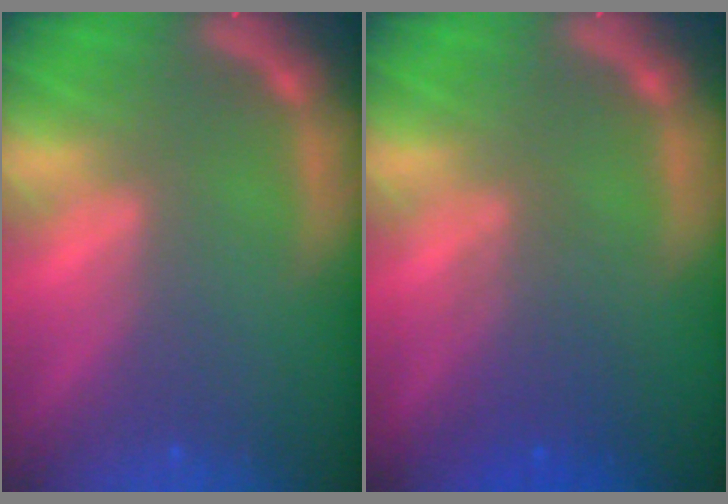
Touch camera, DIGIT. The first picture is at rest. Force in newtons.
{"total": 3.0}